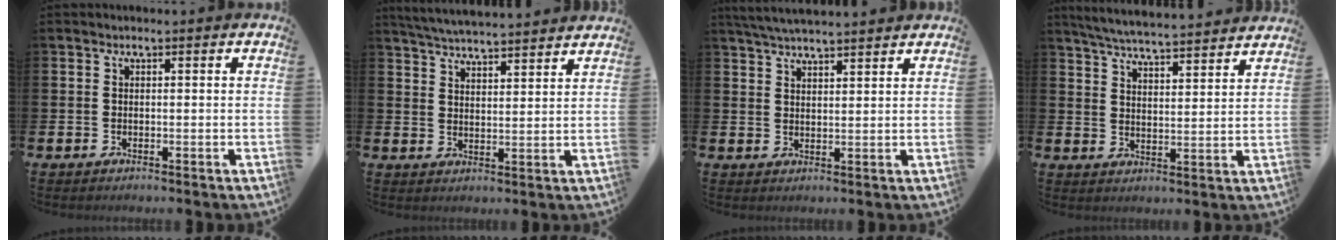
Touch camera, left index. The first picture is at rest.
{"total": 5.0, "force": [5.0, -0.2, 0.3], "torque": [-0.029, -0.032, 0.090]}
{"total": 4.2, "force": [4.1, 0.2, 0.9], "torque": [-0.029, -0.012, 0.077]}
{"total": 5.9, "force": [5.8, -0.1, 1.0], "torque": [-0.043, -0.040, 0.102]}